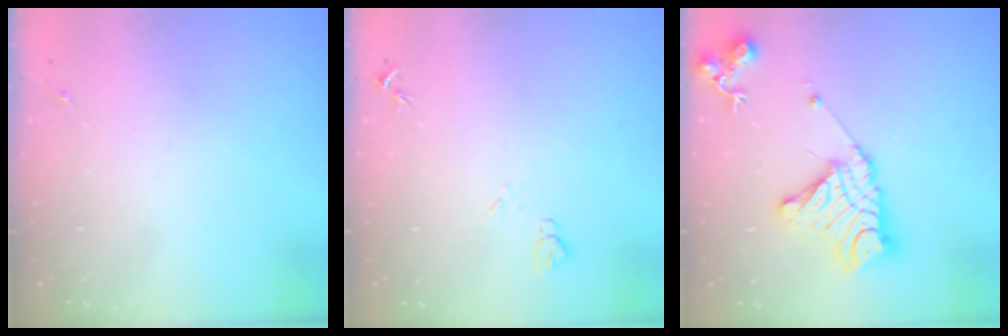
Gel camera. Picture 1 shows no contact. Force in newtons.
{"total": 6.3, "press": 6.3, "slide": 0.7}
{"total": 17.0, "press": 16.9, "slide": 1.3}